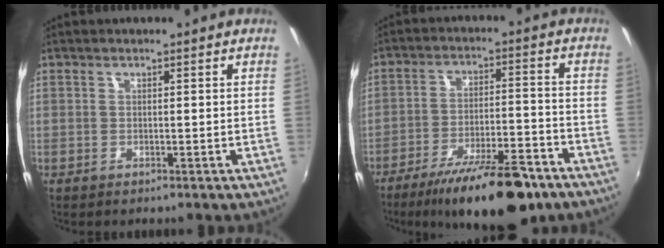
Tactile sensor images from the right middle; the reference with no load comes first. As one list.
[{"total": 17.7, "force": [-13.1, 4.8, 10.8], "torque": [-0.189, -0.019, -0.197]}]